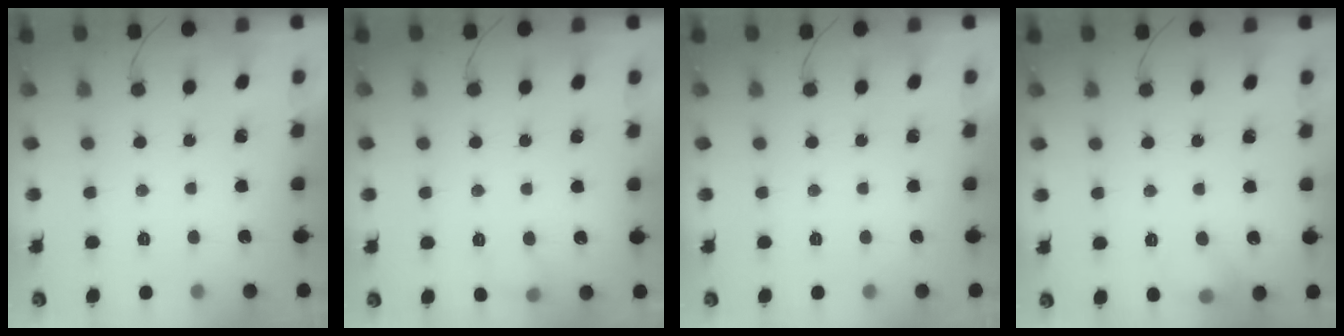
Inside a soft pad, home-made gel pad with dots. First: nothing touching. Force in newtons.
{"total": 5.0, "press": 4.8, "slide": 1.4}
{"total": 0.0}
{"total": 7.7, "press": 7.6, "slide": 1.2}